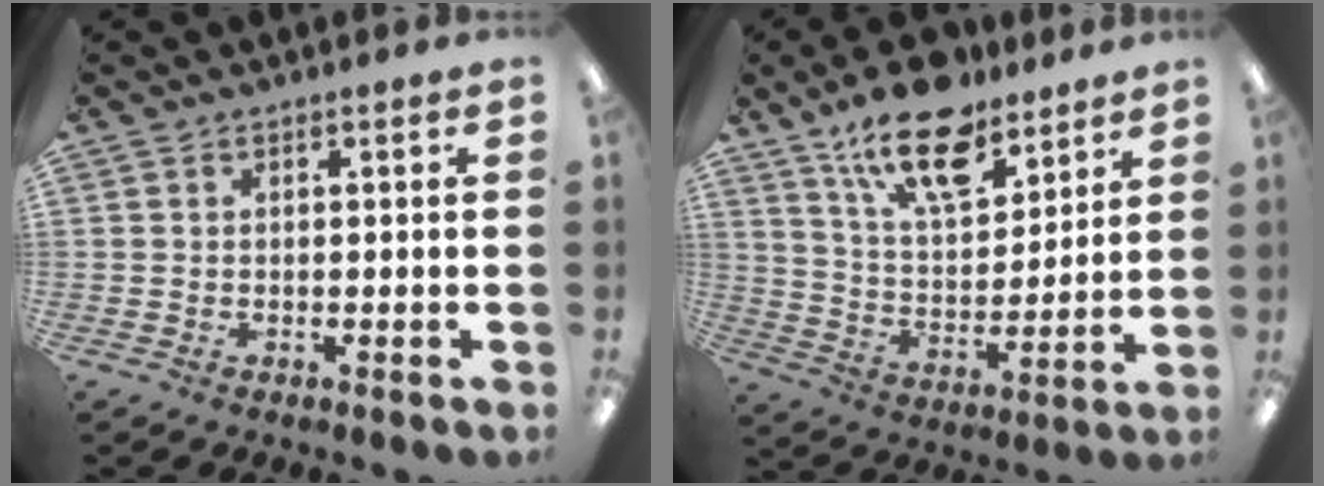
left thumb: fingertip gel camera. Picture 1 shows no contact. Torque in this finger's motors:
{"motor_torque": [0.18, 0.18, 1.37, -1.40, 0.17]}